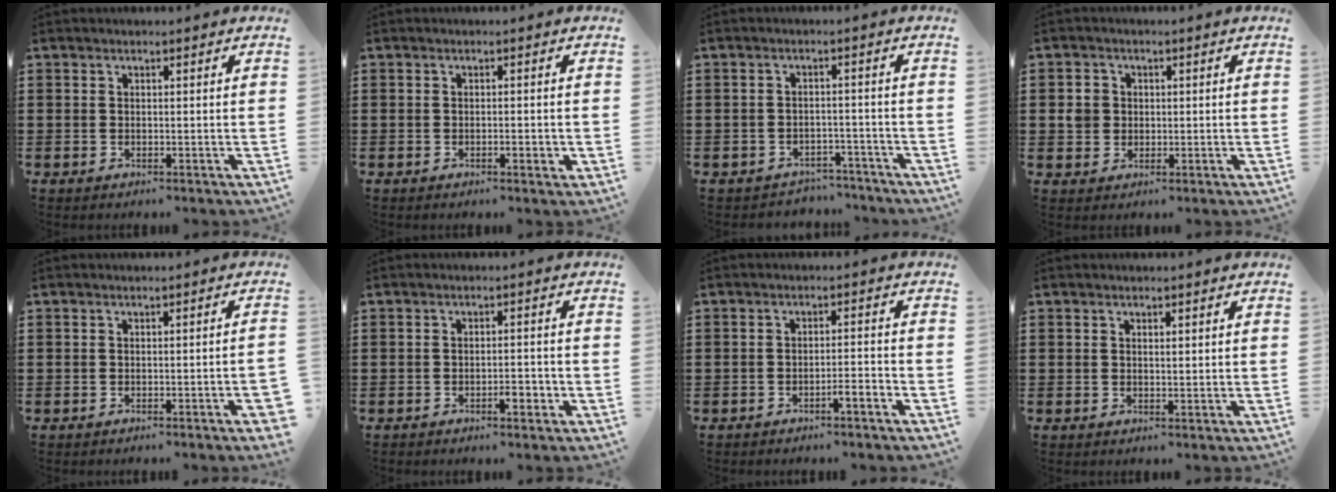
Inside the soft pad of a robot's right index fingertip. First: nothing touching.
{"total": 1.5, "force": [-0.6, 0.3, 1.4], "torque": [-0.024, -0.003, -0.010]}
{"total": 2.7, "force": [-2.7, 0.6, 0.0], "torque": [-0.009, 0.000, -0.057]}
{"total": 3.1, "force": [0.2, 2.8, 1.1], "torque": [-0.032, 0.010, 0.000]}
{"total": 1.7, "force": [-1.0, -0.1, 1.3], "torque": [-0.020, -0.002, -0.019]}
{"total": 2.8, "force": [-1.5, 0.8, 2.1], "torque": [-0.036, 0.003, -0.029]}
{"total": 2.2, "force": [-1.8, -0.3, 1.2], "torque": [-0.021, 0.000, -0.036]}
{"total": 0.7, "force": [0.3, 0.2, 0.6], "torque": [-0.012, 0.002, 0.005]}